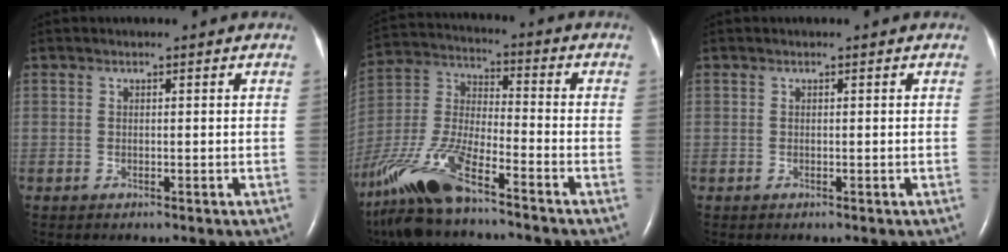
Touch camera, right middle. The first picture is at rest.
{"total": 16.7, "force": [-12.1, 3.6, 11.0], "torque": [-0.263, -0.027, -0.231]}
{"total": 0.0}